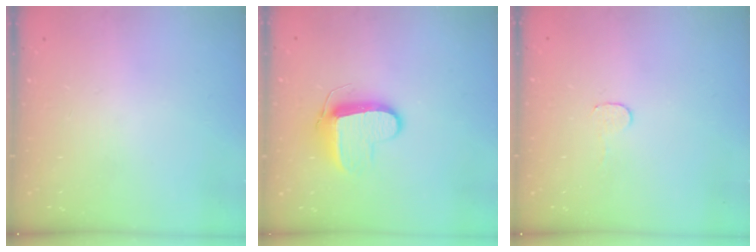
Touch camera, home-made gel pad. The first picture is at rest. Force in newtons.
{"total": 9.5, "press": 9.5, "slide": 0.2}
{"total": 3.2, "press": 3.1, "slide": 0.3}